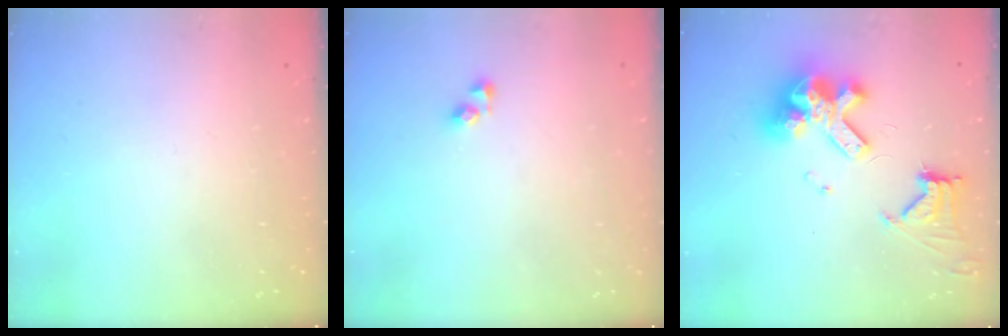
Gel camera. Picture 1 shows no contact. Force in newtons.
{"total": 3.7, "press": 3.7, "slide": 0.1}
{"total": 15.0, "press": 14.9, "slide": 1.9}